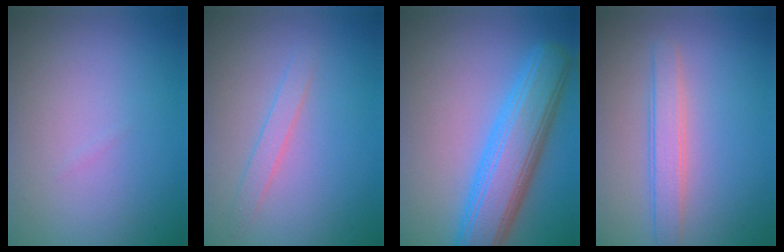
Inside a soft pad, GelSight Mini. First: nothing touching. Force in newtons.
{"total": 1.5, "press": 1.5, "slide": 0.1}
{"total": 7.4, "press": 7.4, "slide": 0.4}
{"total": 2.6, "press": 2.6, "slide": 0.2}